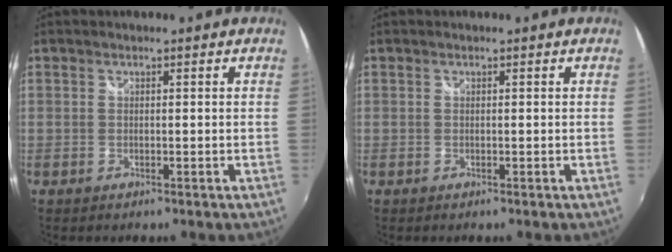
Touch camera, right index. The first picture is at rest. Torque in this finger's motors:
{"motor_torque": [0.00, 0.00, 0.00, 0.00]}